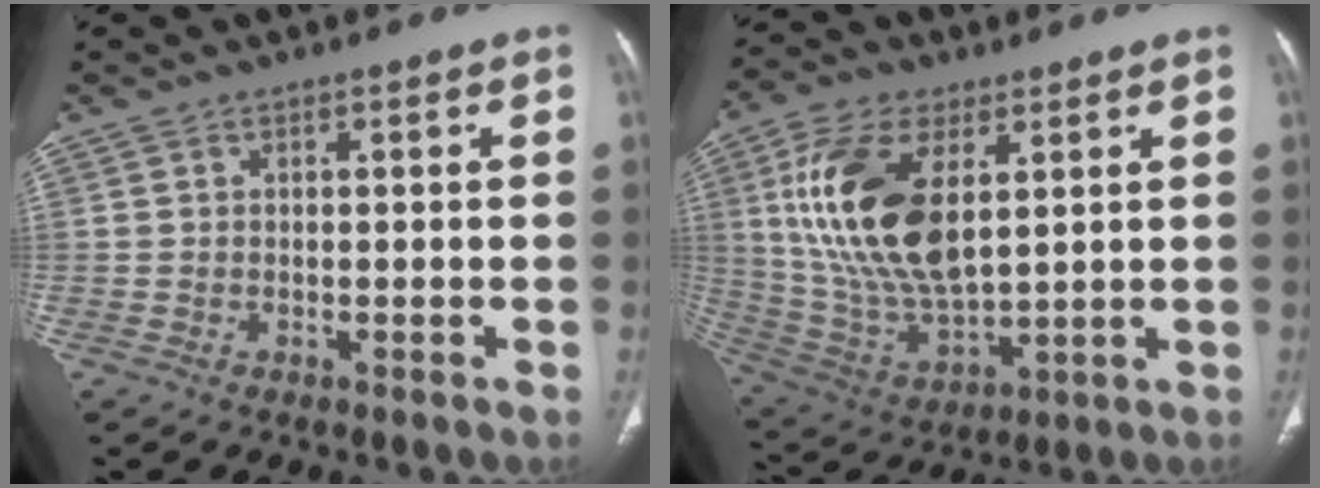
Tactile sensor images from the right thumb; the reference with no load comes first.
{"total": 19.6, "force": [5.4, 9.9, 16.0], "torque": [-0.307, -0.022, 0.107]}